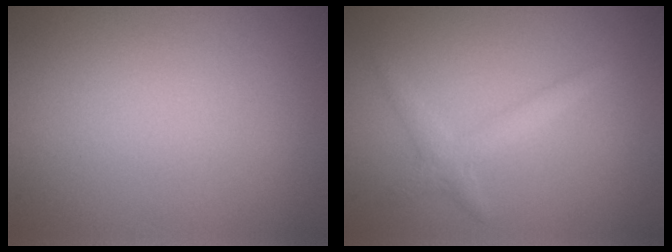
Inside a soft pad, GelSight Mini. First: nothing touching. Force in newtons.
{"total": 1.7, "press": 1.7, "slide": 0.1}